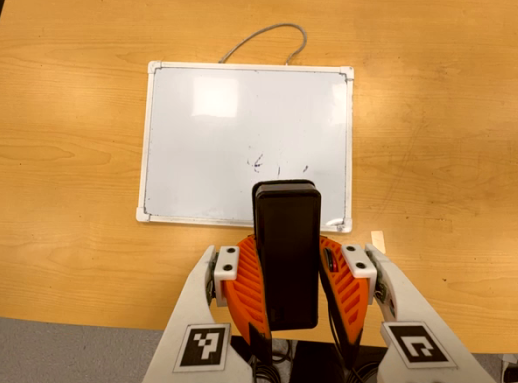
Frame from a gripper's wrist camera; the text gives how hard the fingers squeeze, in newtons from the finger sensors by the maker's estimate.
{"total": 6.6, "left": 5.9, "right": 7.3}